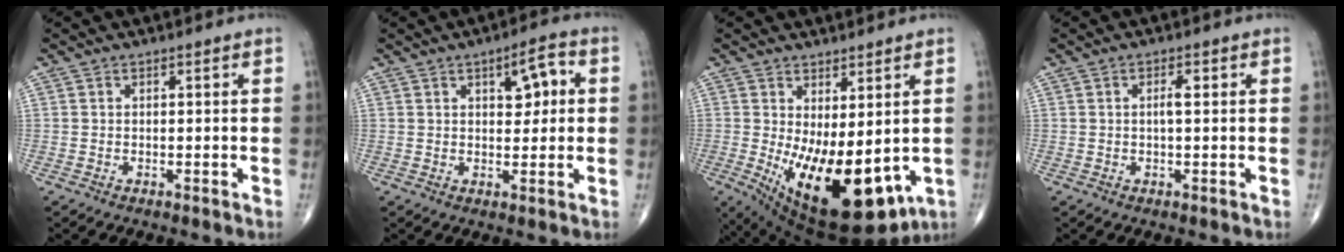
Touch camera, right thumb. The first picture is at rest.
{"total": 6.3, "force": [1.8, 2.8, 5.3], "torque": [-0.058, 0.004, 0.022]}
{"total": 18.4, "force": [-3.1, 8.0, 16.3], "torque": [-0.242, -0.028, -0.015]}
{"total": 2.1, "force": [0.4, 0.5, 2.0], "torque": [-0.036, 0.001, 0.005]}